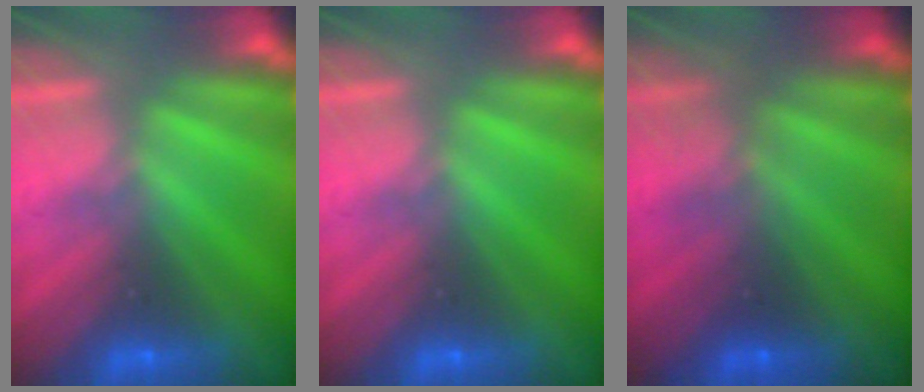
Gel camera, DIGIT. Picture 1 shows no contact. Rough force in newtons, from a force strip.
{"total": 0.0}
{"total": 1.8}